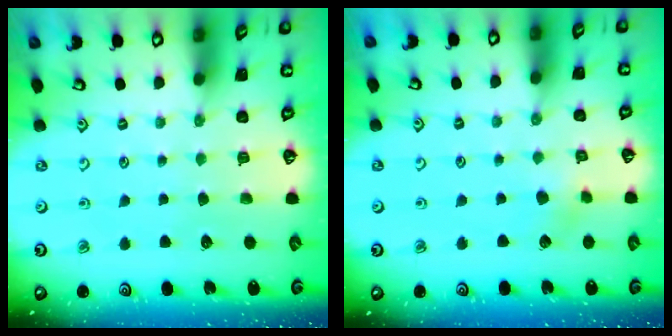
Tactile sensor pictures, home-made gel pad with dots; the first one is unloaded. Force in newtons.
{"total": 5.7, "press": 5.6, "slide": 0.8}